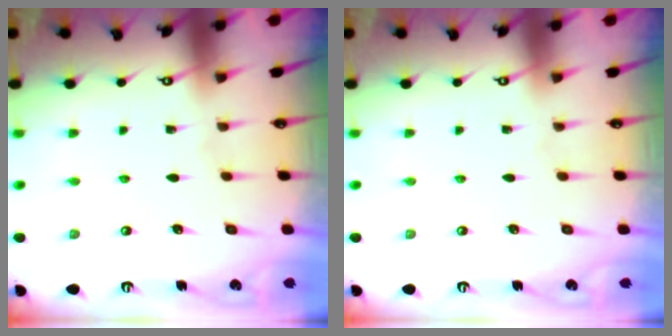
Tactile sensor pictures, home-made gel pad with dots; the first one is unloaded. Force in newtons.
{"total": 0.0}